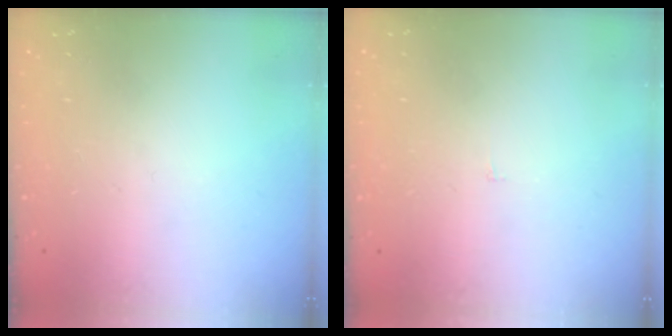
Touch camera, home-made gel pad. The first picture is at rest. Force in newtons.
{"total": 1.8, "press": 1.8, "slide": 0.1}